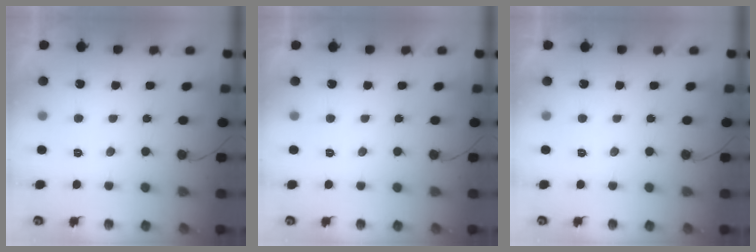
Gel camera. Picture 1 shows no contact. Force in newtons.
{"total": 1.8, "press": 1.8, "slide": 0.0}
{"total": 1.7, "press": 1.7, "slide": 0.0}